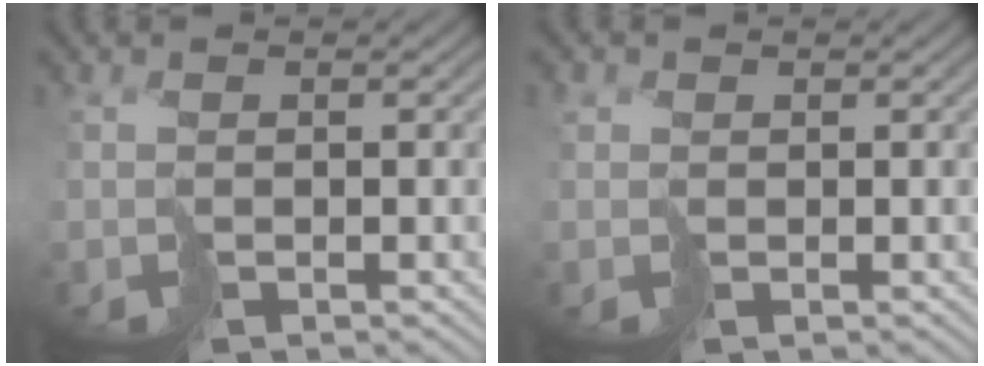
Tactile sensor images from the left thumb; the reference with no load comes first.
{"total": 1.1, "force": [0.5, 1.0, 0.2], "torque": [-0.007, 0.002, 0.007]}